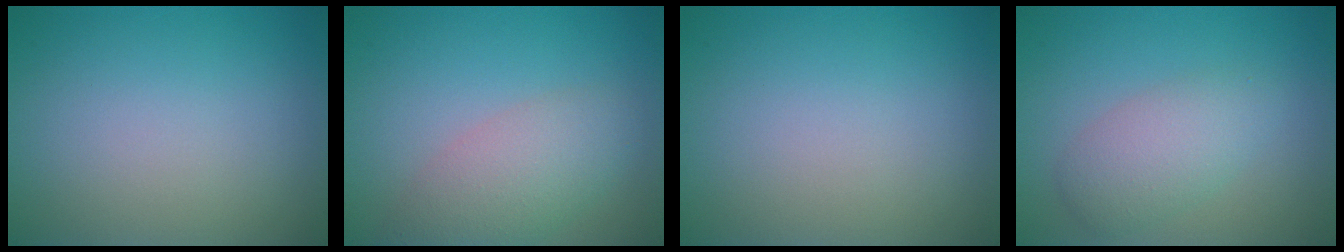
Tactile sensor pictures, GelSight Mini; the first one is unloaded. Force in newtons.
{"total": 4.2, "press": 4.2, "slide": 0.4}
{"total": 0.0}
{"total": 3.4, "press": 3.4, "slide": 0.2}